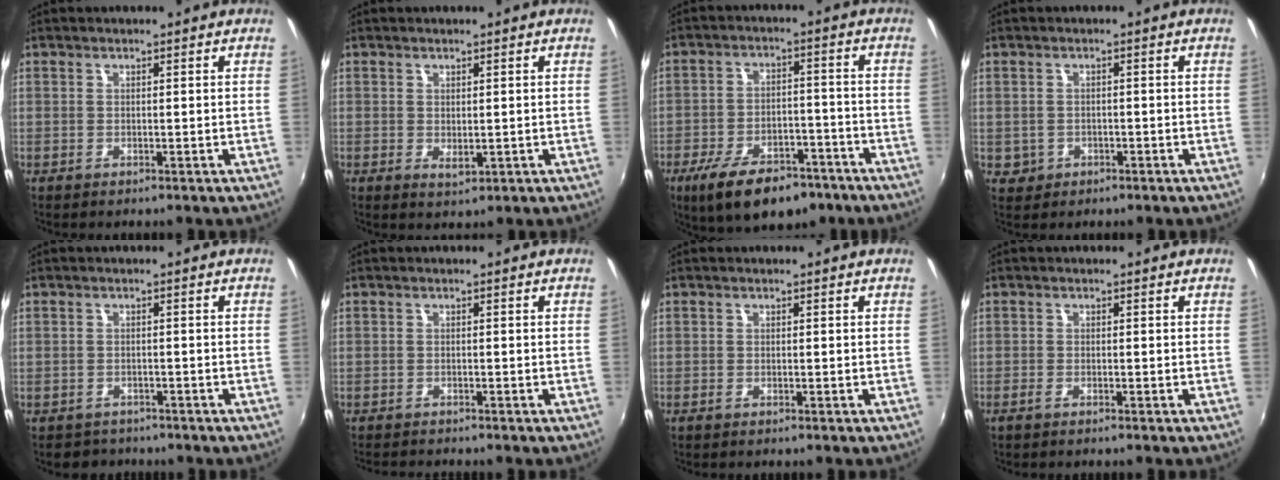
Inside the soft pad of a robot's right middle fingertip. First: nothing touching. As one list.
[{"total": 1.8, "force": [0.0, 1.1, 1.4], "torque": [-0.023, -0.006, 0.001]}, {"total": 15.1, "force": [-10.1, 6.8, 8.9], "torque": [-0.180, -0.012, -0.152]}, {"total": 3.2, "force": [-0.8, 2.9, 1.0], "torque": [-0.029, -0.001, -0.005]}, {"total": 3.1, "force": [-2.6, 1.8, 0.0], "torque": [-0.011, -0.002, -0.043]}, {"total": 2.5, "force": [-2.5, 0.1, 0.5], "torque": [-0.021, -0.016, -0.046]}, {"total": 0.6, "force": [-0.5, 0.1, 0.3], "torque": [-0.006, -0.003, -0.012]}, {"total": 1.3, "force": [-1.1, 0.2, 0.7], "torque": [-0.018, -0.003, -0.025]}]